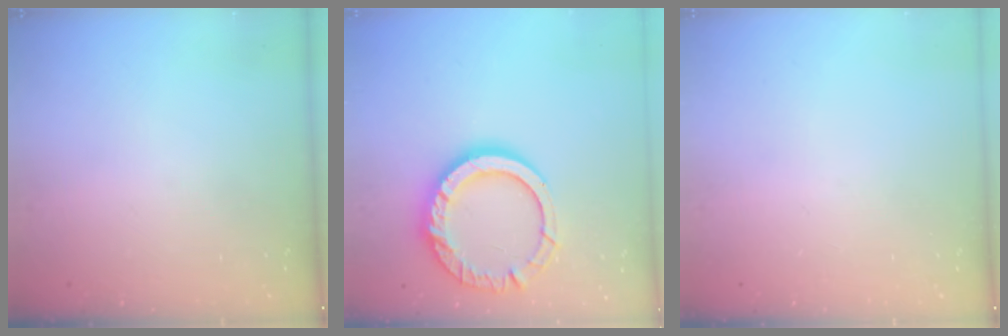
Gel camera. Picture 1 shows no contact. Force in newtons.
{"total": 16.7, "press": 16.7, "slide": 1.4}
{"total": 0.0}